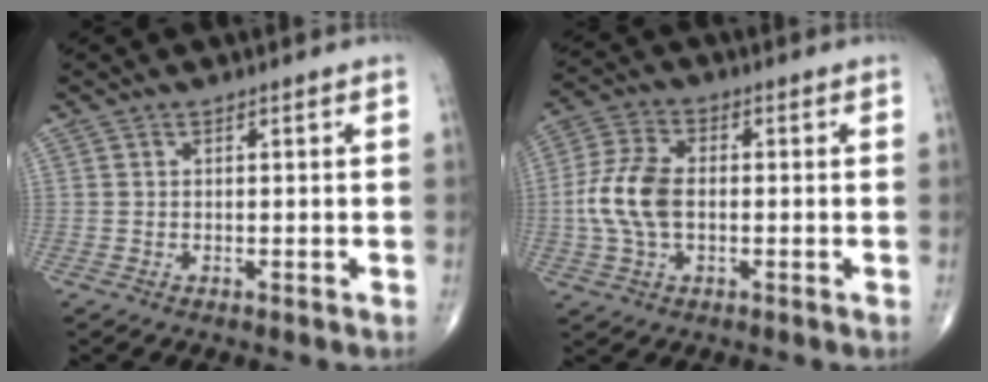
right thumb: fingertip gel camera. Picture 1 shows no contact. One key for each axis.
{"total": 10.0, "fx": -0.7, "fy": 5.9, "fz": 8.1, "tx": -0.176, "ty": 0.016, "tz": -0.018}